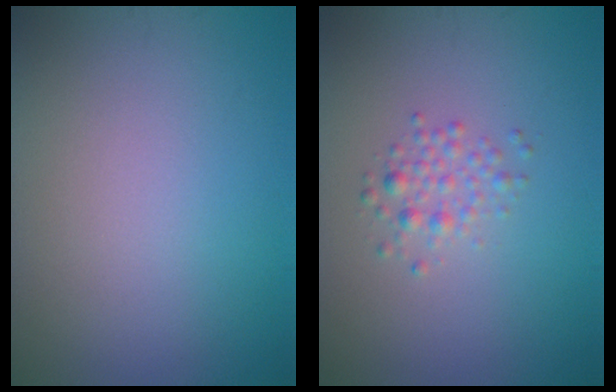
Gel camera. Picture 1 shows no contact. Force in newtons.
{"total": 1.7, "press": 1.7, "slide": 0.1}